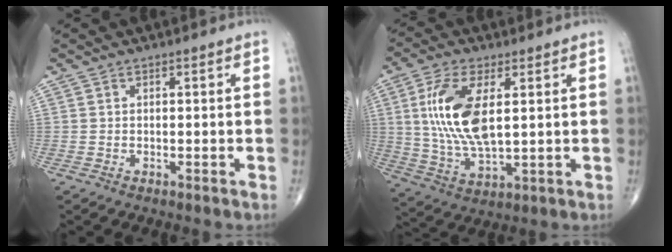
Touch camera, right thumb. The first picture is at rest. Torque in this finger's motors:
{"motor_torque": [0.84, 1.66, 1.63, 0.54, 0.57]}